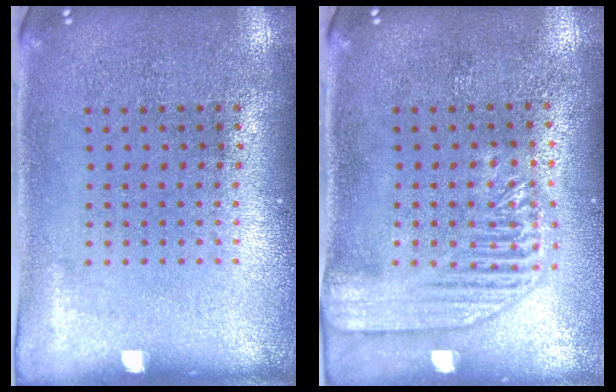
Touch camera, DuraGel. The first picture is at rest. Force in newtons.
{"total": 2.0, "press": 1.8, "slide": 0.7}